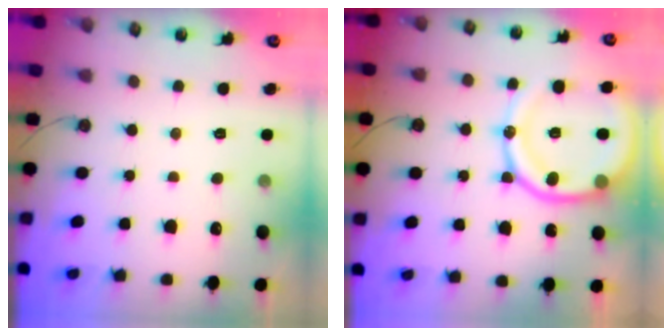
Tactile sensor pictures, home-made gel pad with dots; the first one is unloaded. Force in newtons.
{"total": 17.5, "press": 17.4, "slide": 1.9}